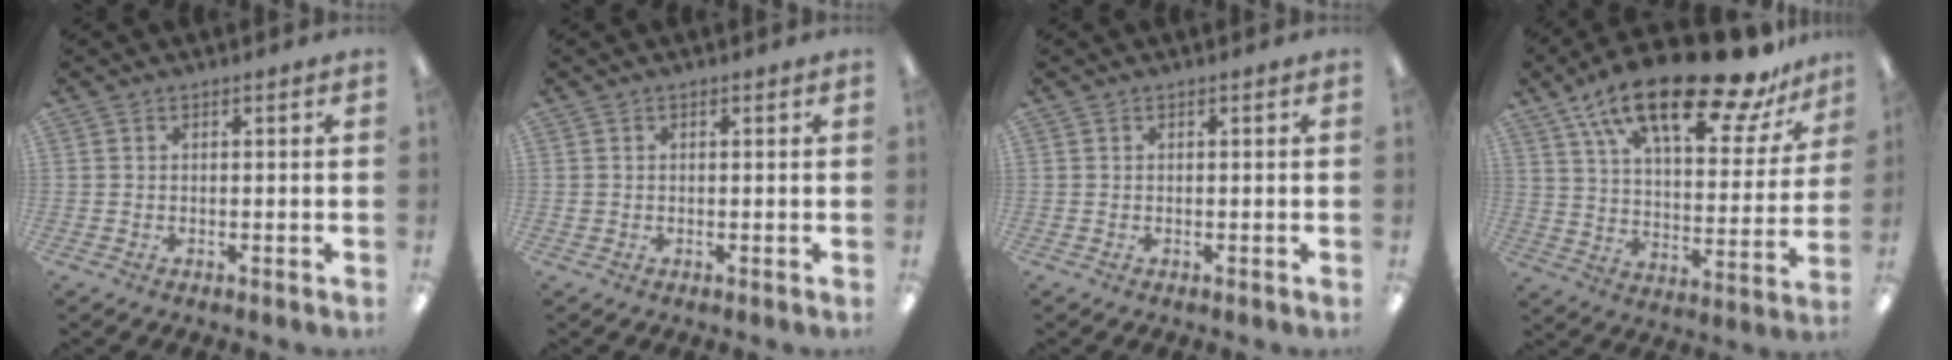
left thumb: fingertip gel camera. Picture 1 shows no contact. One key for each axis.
{"total": 0.6, "fx": 0.0, "fy": 0.6, "fz": 0.1, "tx": -0.001, "ty": 0.005, "tz": -0.001}
{"total": 0.0}
{"total": 24.2, "fx": 16.7, "fy": 8.4, "fz": 15.5, "tx": -0.252, "ty": -0.099, "tz": 0.278}